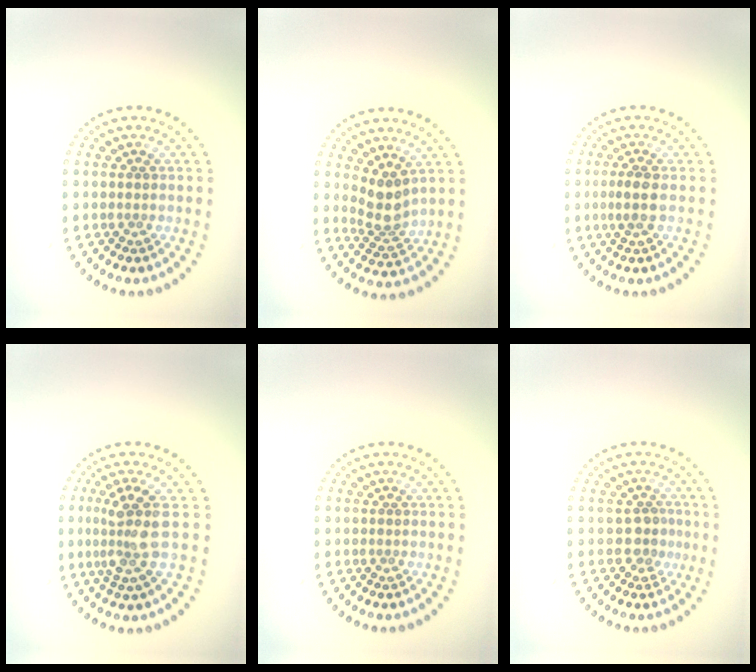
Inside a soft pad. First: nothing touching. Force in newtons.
{"total": 2.9, "press": 2.4, "slide": 1.7}
{"total": 1.7, "press": 1.5, "slide": 0.8}
{"total": 3.7, "press": 3.0, "slide": 2.2}
{"total": 0.0}
{"total": 1.8, "press": 1.4, "slide": 1.2}